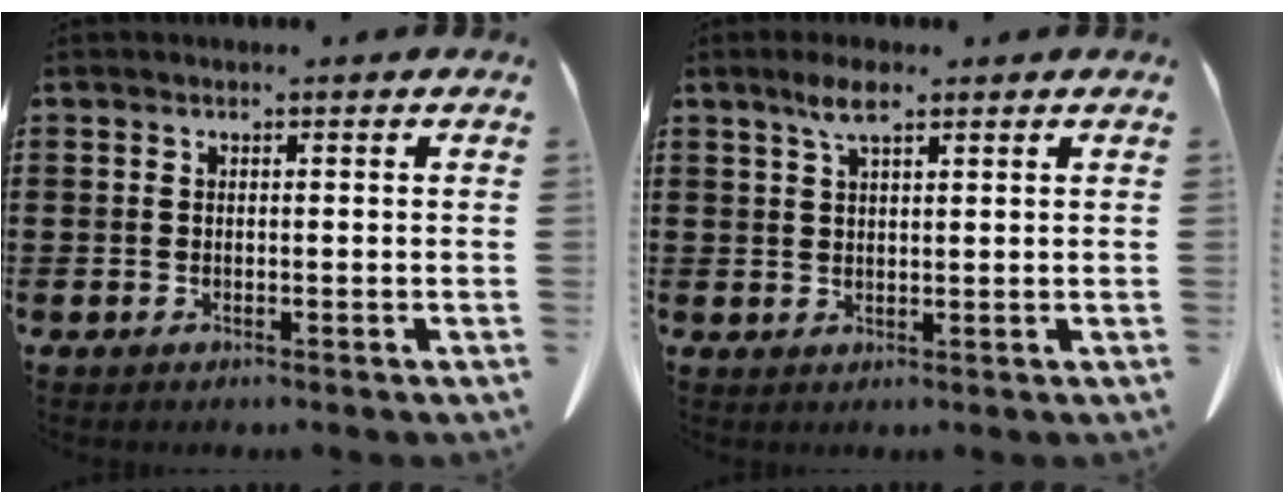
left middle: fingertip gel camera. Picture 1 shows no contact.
{"total": 4.2, "force": [2.4, 1.0, 3.2], "torque": [-0.068, 0.004, 0.043]}